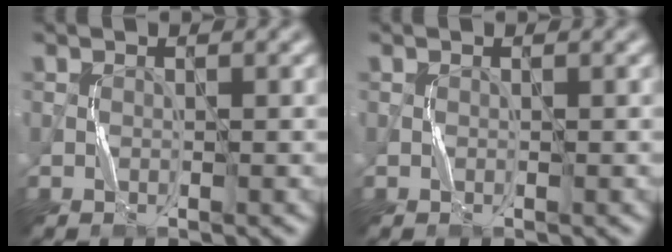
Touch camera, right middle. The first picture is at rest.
{"total": 0.0}